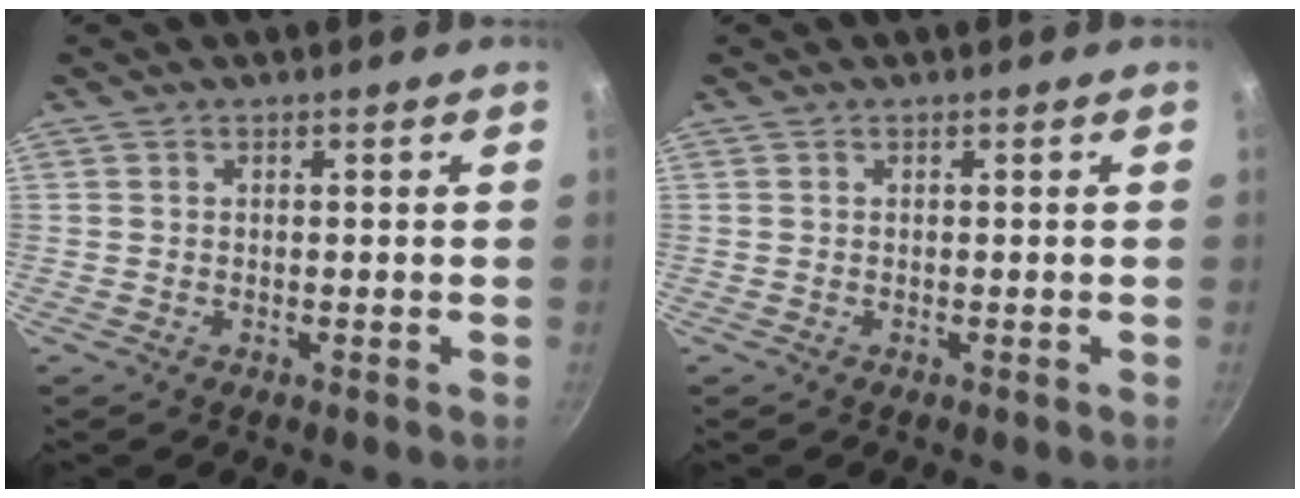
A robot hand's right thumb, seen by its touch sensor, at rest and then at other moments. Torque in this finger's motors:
{"motor_torque": [-0.07, 0.04, 0.00, 0.00, 0.01]}